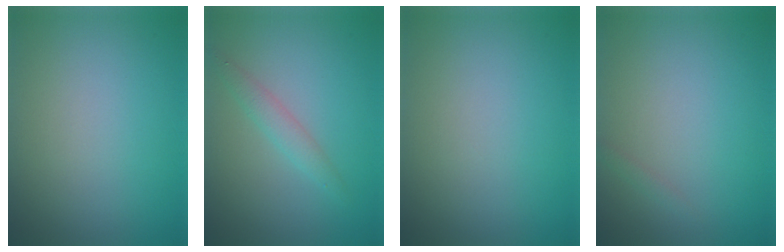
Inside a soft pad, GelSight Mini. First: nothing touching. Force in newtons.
{"total": 1.7, "press": 1.7, "slide": 0.1}
{"total": 0.0}
{"total": 0.5, "press": 0.5, "slide": 0.0}